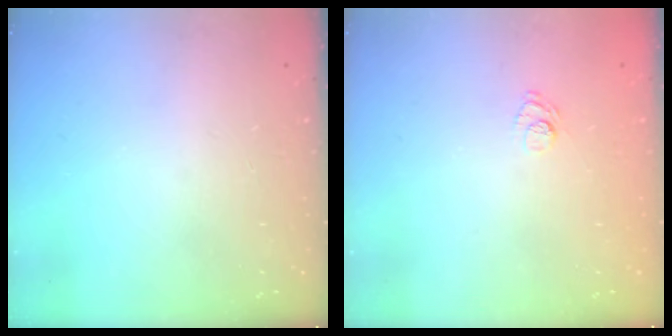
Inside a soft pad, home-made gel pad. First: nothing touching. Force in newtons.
{"total": 6.6, "press": 6.5, "slide": 1.4}